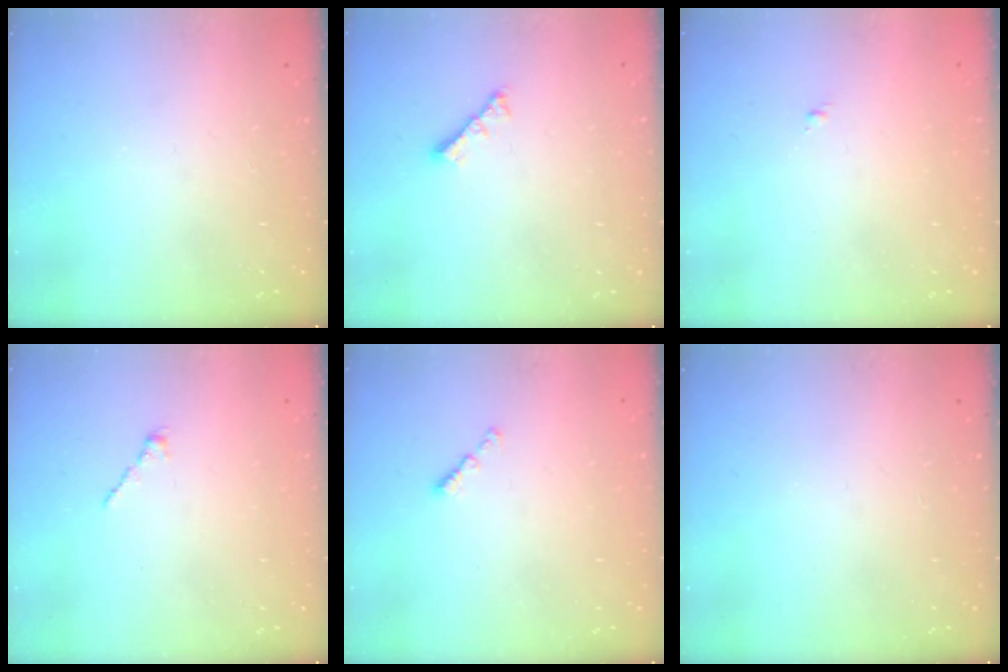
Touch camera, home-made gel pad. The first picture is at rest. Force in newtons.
{"total": 3.6, "press": 3.5, "slide": 0.7}
{"total": 0.7, "press": 0.7, "slide": 0.2}
{"total": 1.2, "press": 1.1, "slide": 0.5}
{"total": 0.8, "press": 0.7, "slide": 0.4}
{"total": 0.0}